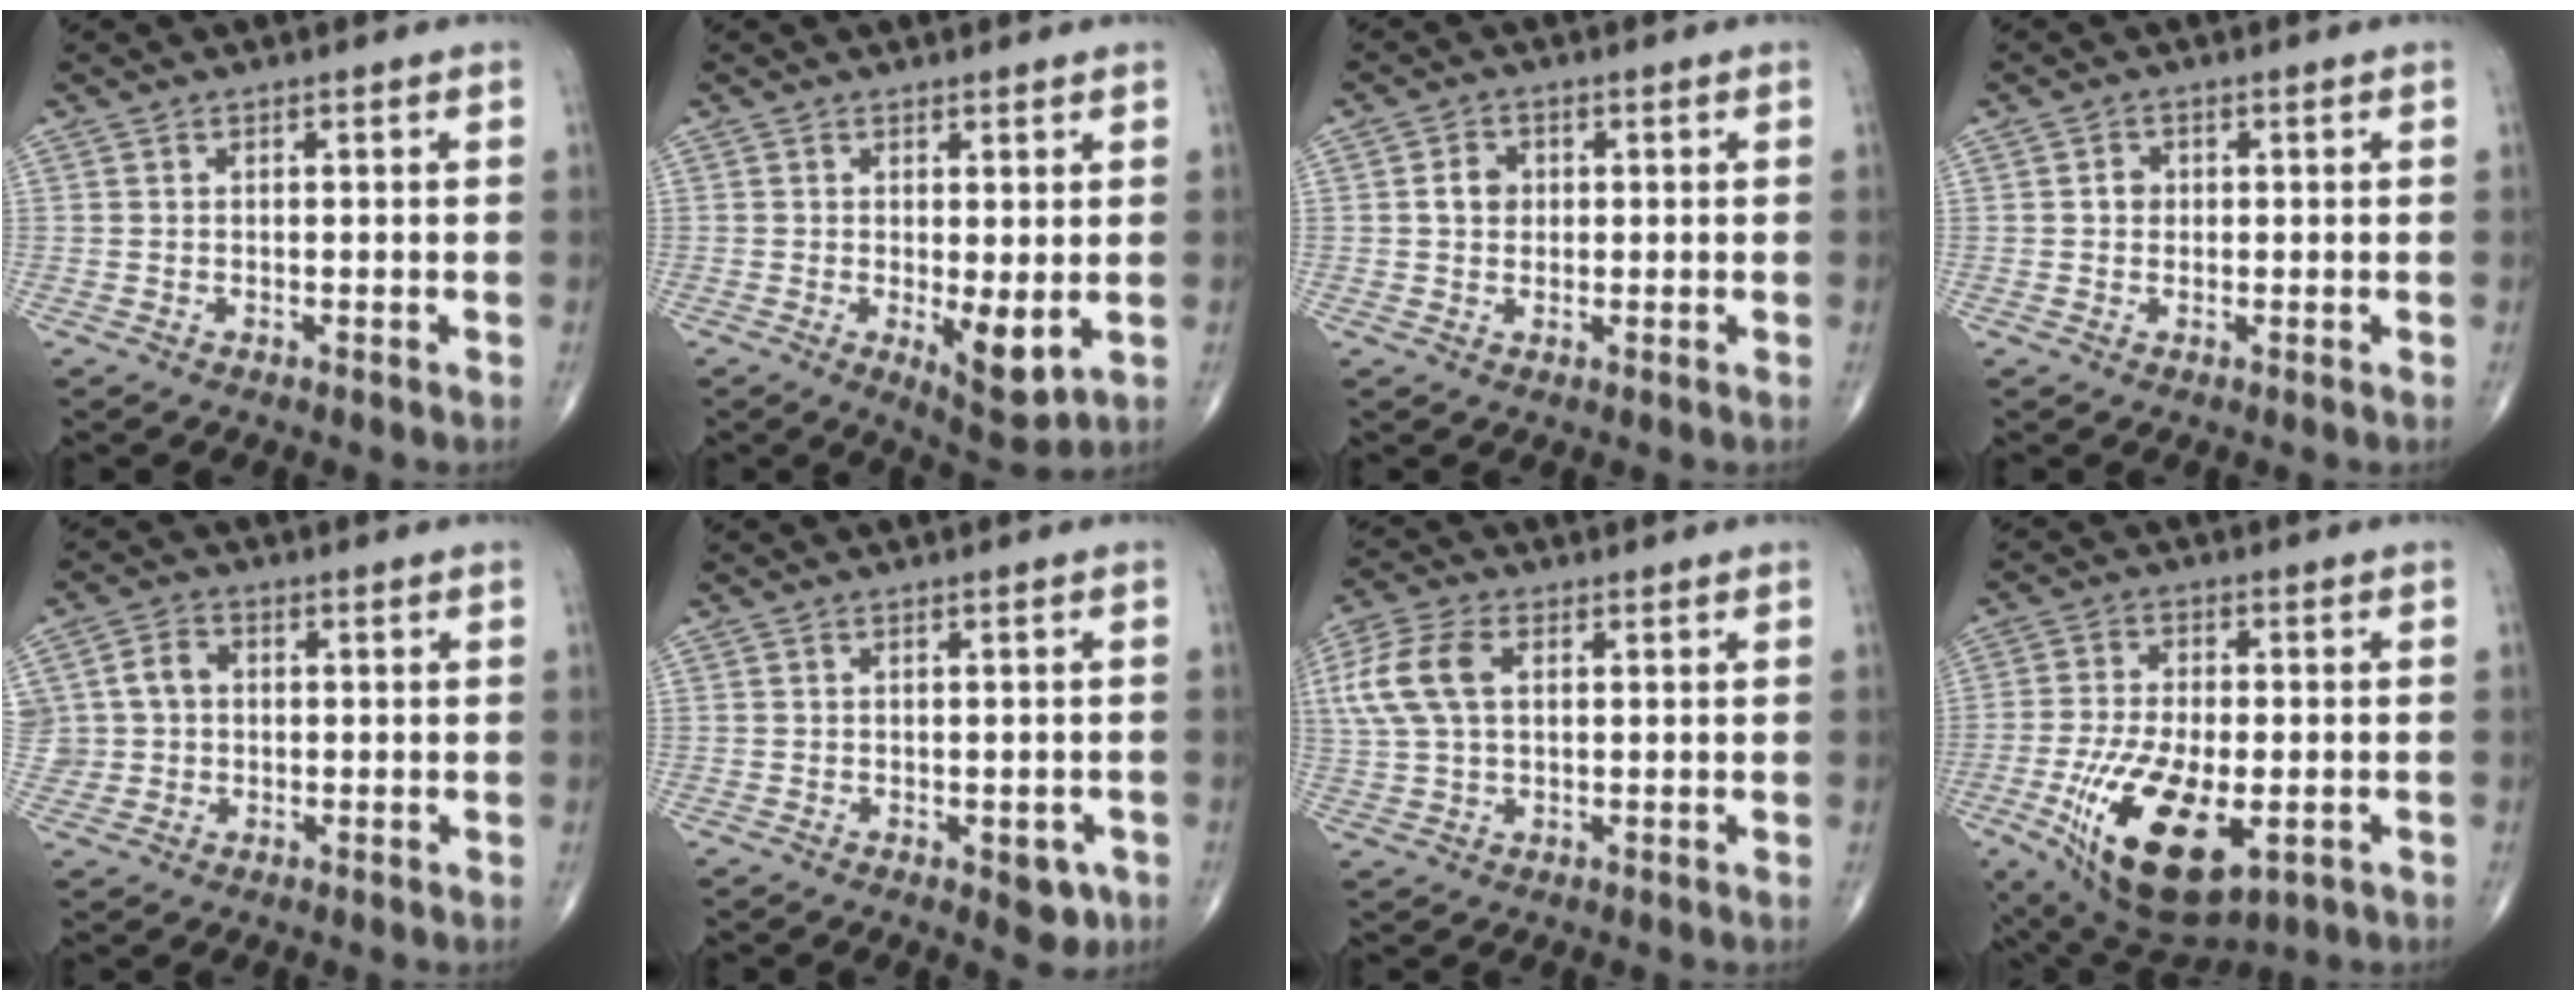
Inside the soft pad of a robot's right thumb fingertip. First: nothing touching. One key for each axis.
{"total": 6.2, "fx": -0.8, "fy": 2.3, "fz": 5.7, "tx": -0.083, "ty": -0.020, "tz": -0.004}
{"total": 3.5, "fx": 0.4, "fy": 2.9, "fz": 1.8, "tx": -0.019, "ty": 0.005, "tz": 0.004}
{"total": 1.9, "fx": 0.1, "fy": 1.7, "fz": 0.8, "tx": -0.002, "ty": 0.004, "tz": 0.000}
{"total": 6.2, "fx": 0.7, "fy": 5.4, "fz": 2.8, "tx": -0.037, "ty": 0.015, "tz": 0.013}
{"total": 3.9, "fx": -1.5, "fy": 2.1, "fz": 2.9, "tx": -0.013, "ty": 0.000, "tz": -0.015}
{"total": 9.9, "fx": 2.2, "fy": 5.9, "fz": 7.7, "tx": -0.181, "ty": 0.015, "tz": 0.042}
{"total": 18.3, "fx": -5.9, "fy": 8.6, "fz": 15.1, "tx": -0.285, "ty": -0.005, "tz": -0.081}